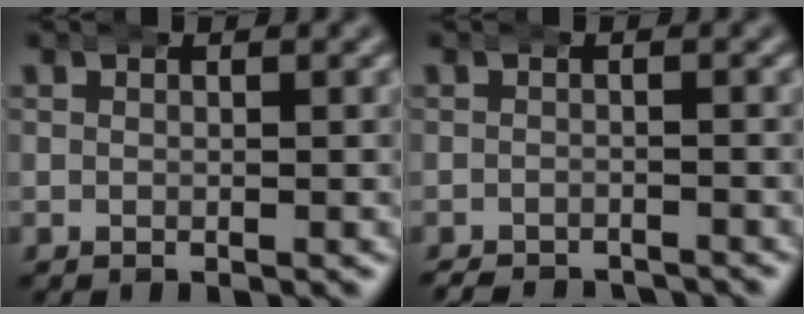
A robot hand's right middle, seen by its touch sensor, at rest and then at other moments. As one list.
[{"total": 2.7, "force": [-2.7, 0.4, 0.0], "torque": [0.001, -0.014, -0.039]}]